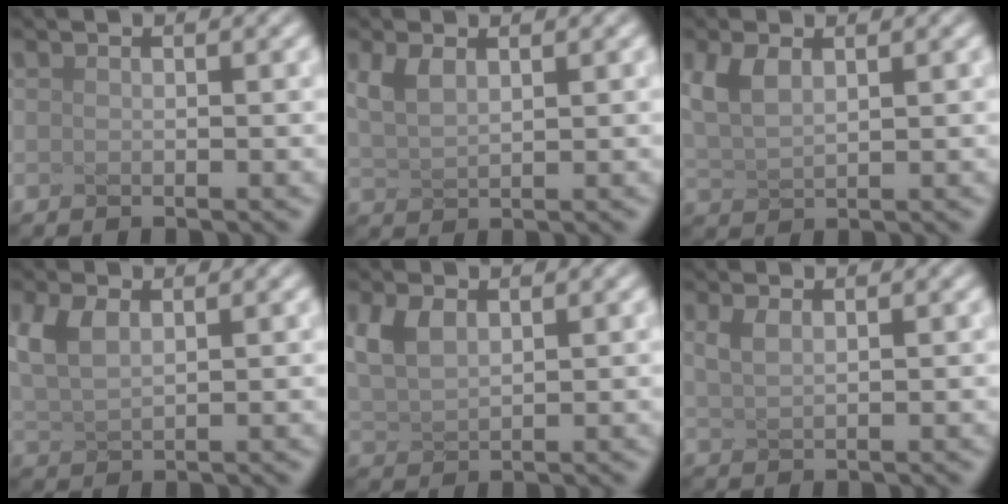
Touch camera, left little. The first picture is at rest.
{"total": 2.2, "force": [1.1, 1.0, 1.7], "torque": [-0.043, 0.002, 0.028]}
{"total": 2.9, "force": [1.3, 1.4, 2.2], "torque": [-0.058, 0.007, 0.028]}
{"total": 3.5, "force": [1.3, 1.9, 2.6], "torque": [-0.070, 0.007, 0.028]}
{"total": 3.2, "force": [1.3, 1.8, 2.2], "torque": [-0.058, 0.006, 0.029]}
{"total": 1.5, "force": [0.7, 0.6, 1.1], "torque": [-0.025, 0.002, 0.017]}